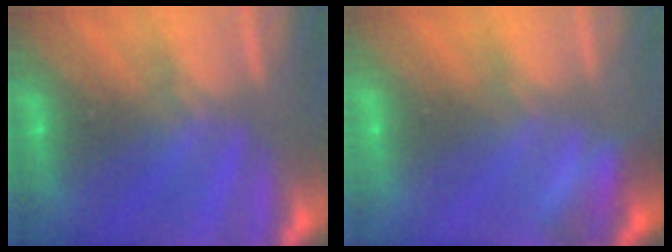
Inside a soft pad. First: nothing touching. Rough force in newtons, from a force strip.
{"total": 2.7}